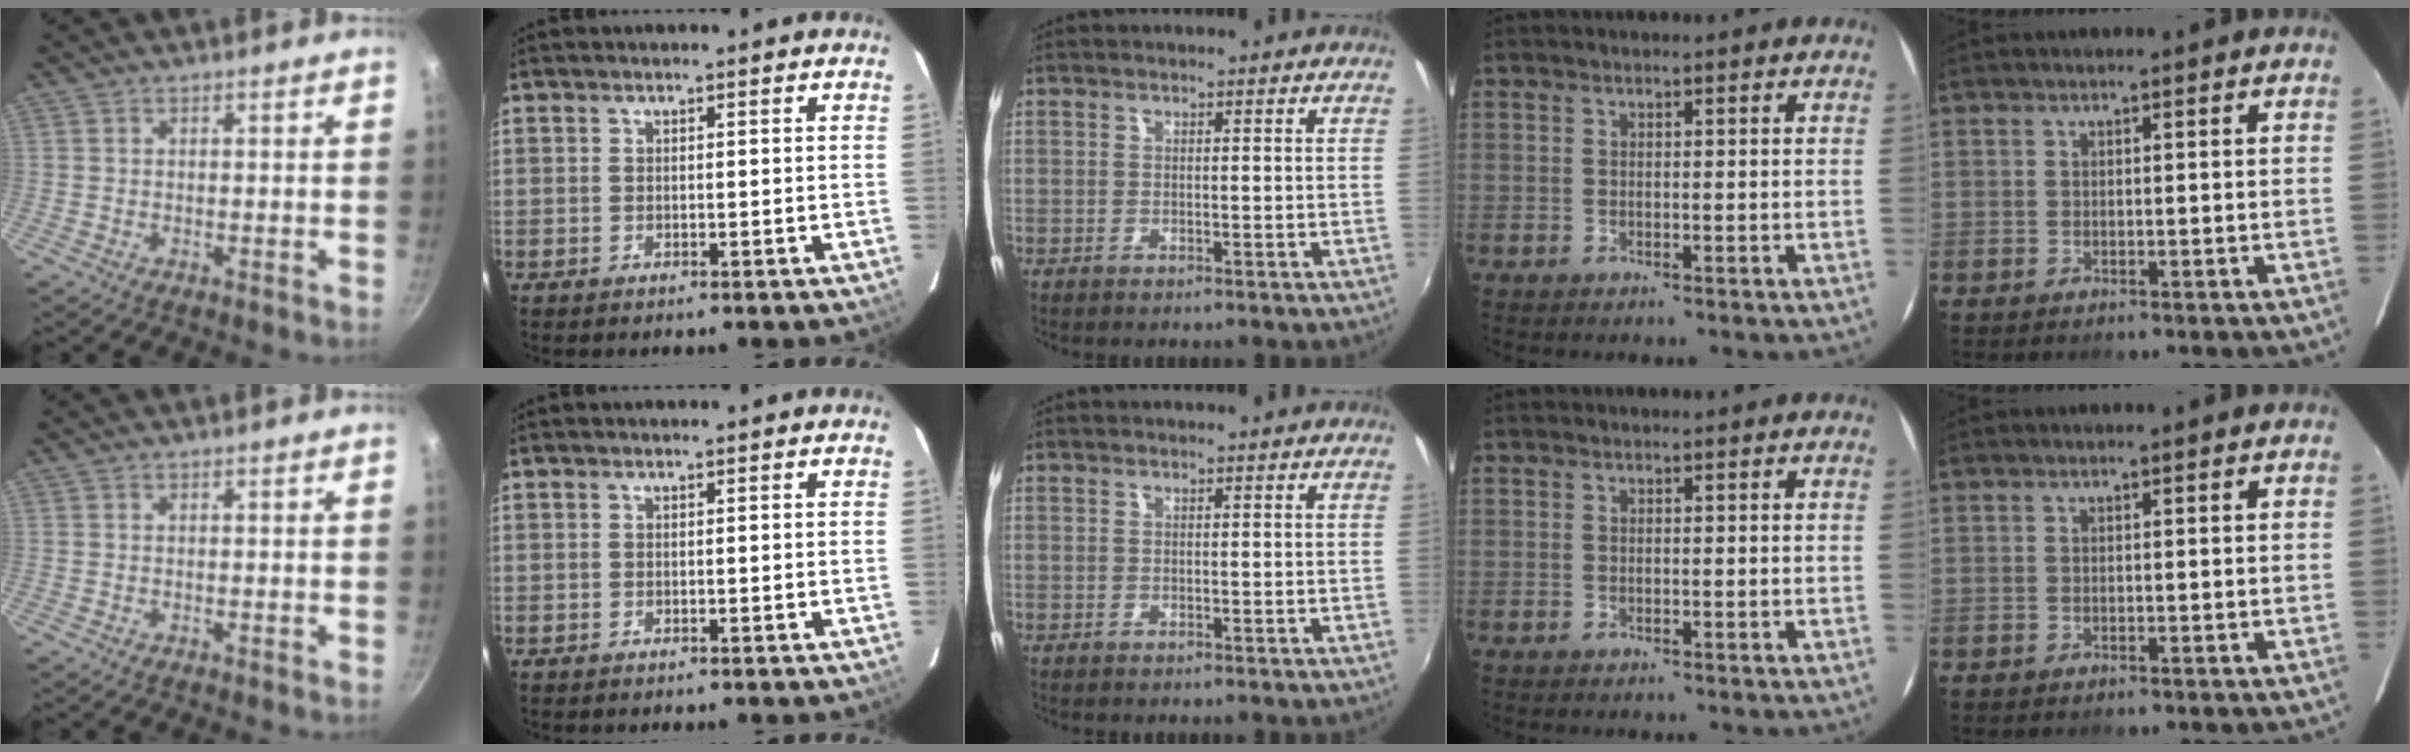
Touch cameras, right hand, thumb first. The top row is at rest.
{}